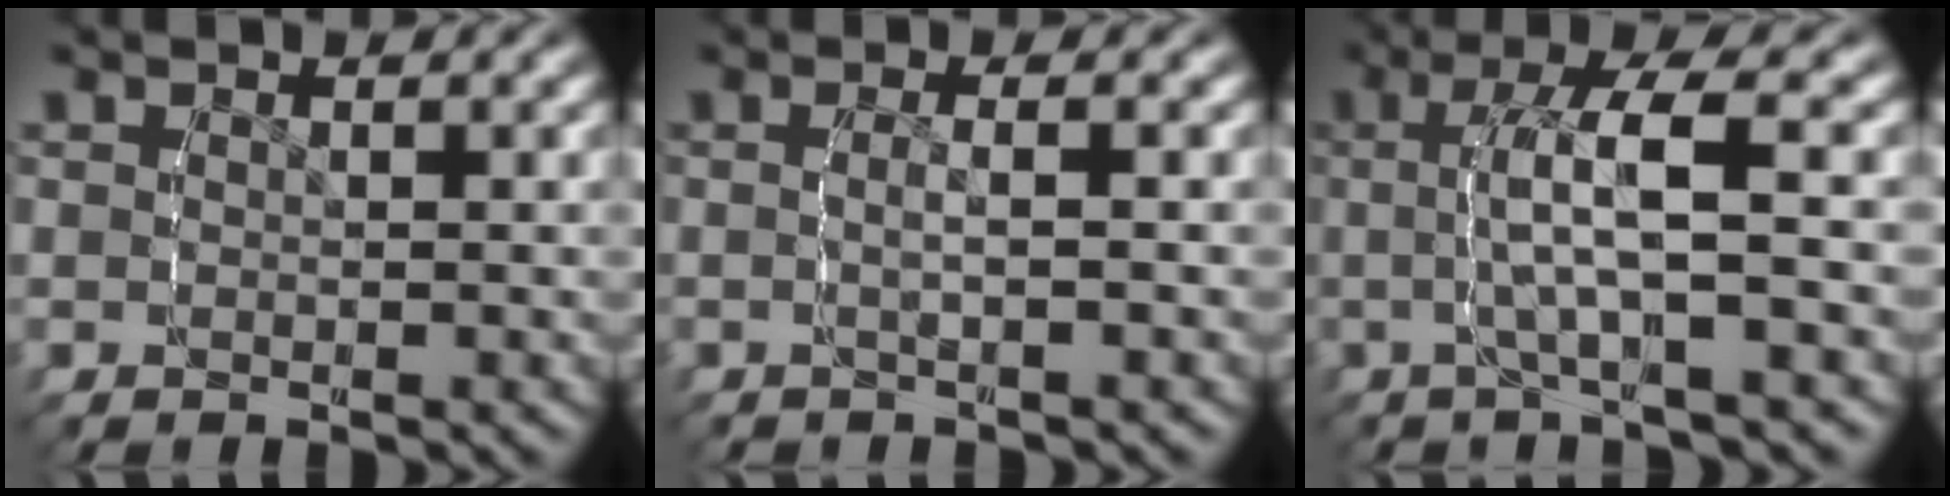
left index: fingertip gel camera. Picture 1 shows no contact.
{"total": 1.6, "force": [-0.7, -0.2, 1.4], "torque": [-0.032, 0.003, -0.017]}
{"total": 4.5, "force": [-0.3, 0.3, 4.4], "torque": [-0.086, 0.013, -0.013]}